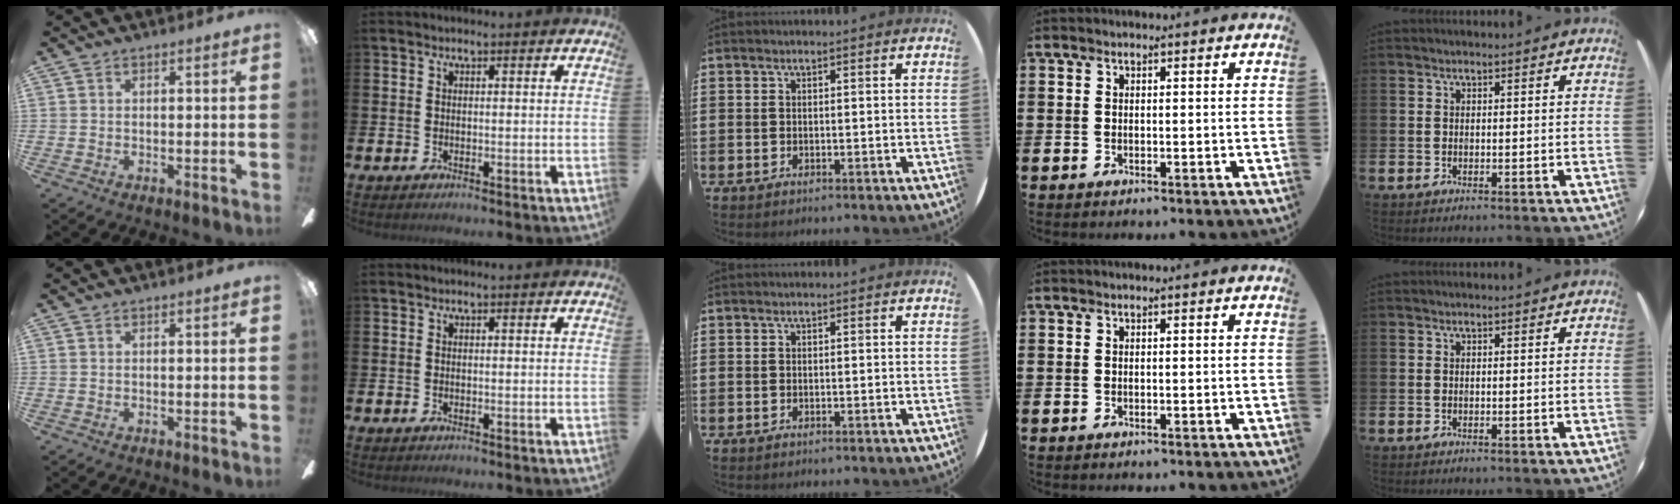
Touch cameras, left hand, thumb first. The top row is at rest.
{}